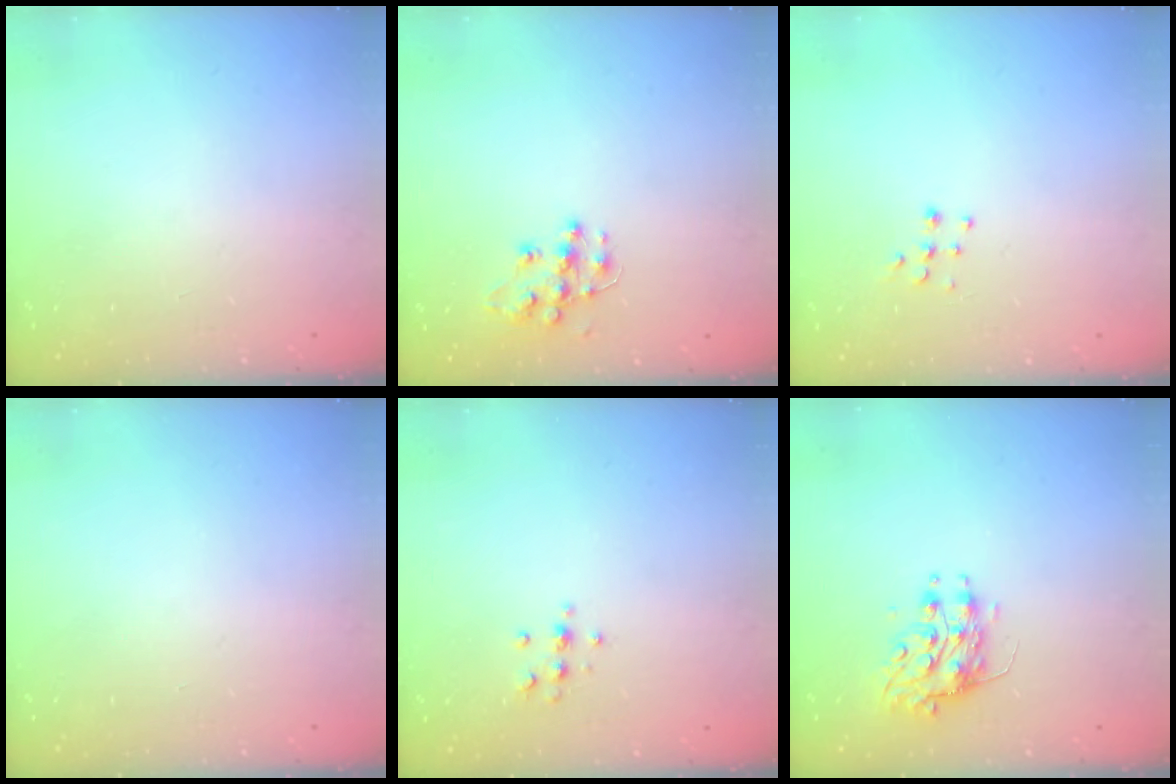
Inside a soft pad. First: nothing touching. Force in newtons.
{"total": 11.3, "press": 11.2, "slide": 0.7}
{"total": 6.2, "press": 6.1, "slide": 0.7}
{"total": 0.6, "press": 0.0, "slide": 0.6}
{"total": 4.9, "press": 4.8, "slide": 1.2}
{"total": 8.3, "press": 8.2, "slide": 0.6}